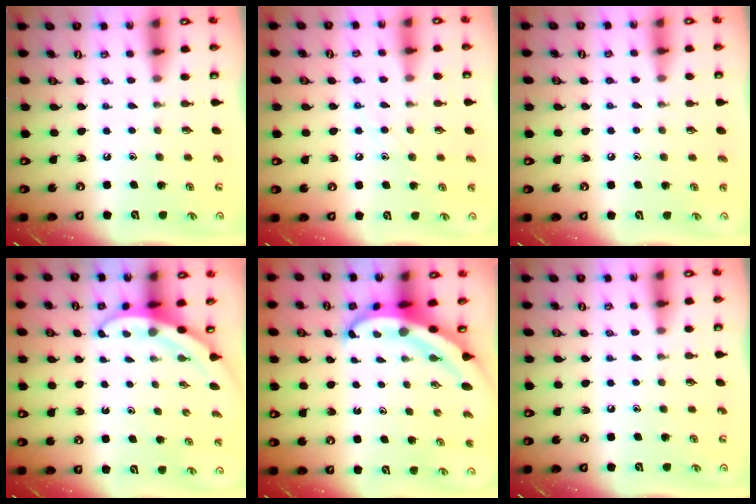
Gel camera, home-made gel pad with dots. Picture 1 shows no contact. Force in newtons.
{"total": 6.9, "press": 6.9, "slide": 0.5}
{"total": 4.1, "press": 4.1, "slide": 0.4}
{"total": 3.4, "press": 3.4, "slide": 0.1}
{"total": 6.1, "press": 6.0, "slide": 0.7}
{"total": 0.0}